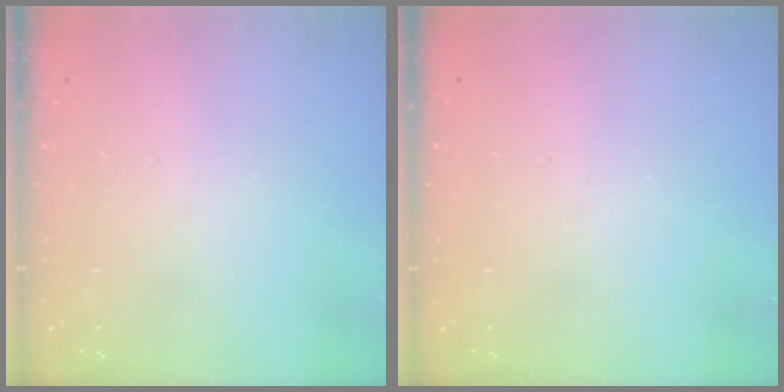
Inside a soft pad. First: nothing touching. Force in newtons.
{"total": 0.0}